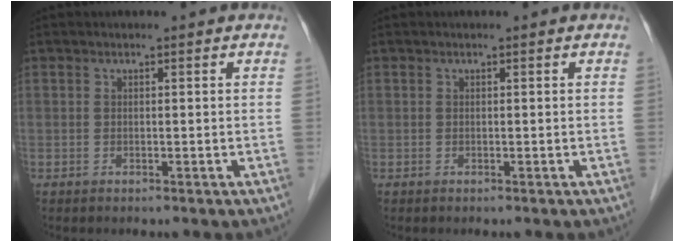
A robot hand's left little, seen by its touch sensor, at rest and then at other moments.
{"total": 0.0}